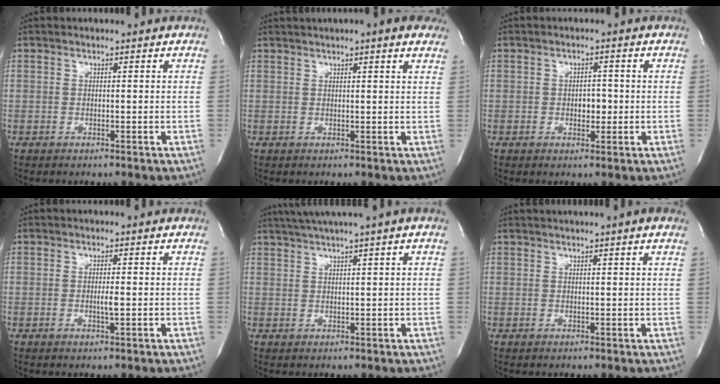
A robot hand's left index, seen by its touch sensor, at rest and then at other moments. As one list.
[{"total": 6.0, "force": [4.5, 0.4, 4.0], "torque": [-0.056, 0.026, 0.058]}, {"total": 2.4, "force": [-0.4, 1.5, 1.8], "torque": [-0.028, 0.000, -0.004]}, {"total": 1.4, "force": [-0.3, 0.0, 1.3], "torque": [-0.032, -0.006, -0.004]}, {"total": 6.4, "force": [4.7, -1.6, 4.1], "torque": [-0.065, 0.025, 0.078]}, {"total": 3.8, "force": [3.0, -0.6, 2.3], "torque": [-0.034, 0.021, 0.043]}]